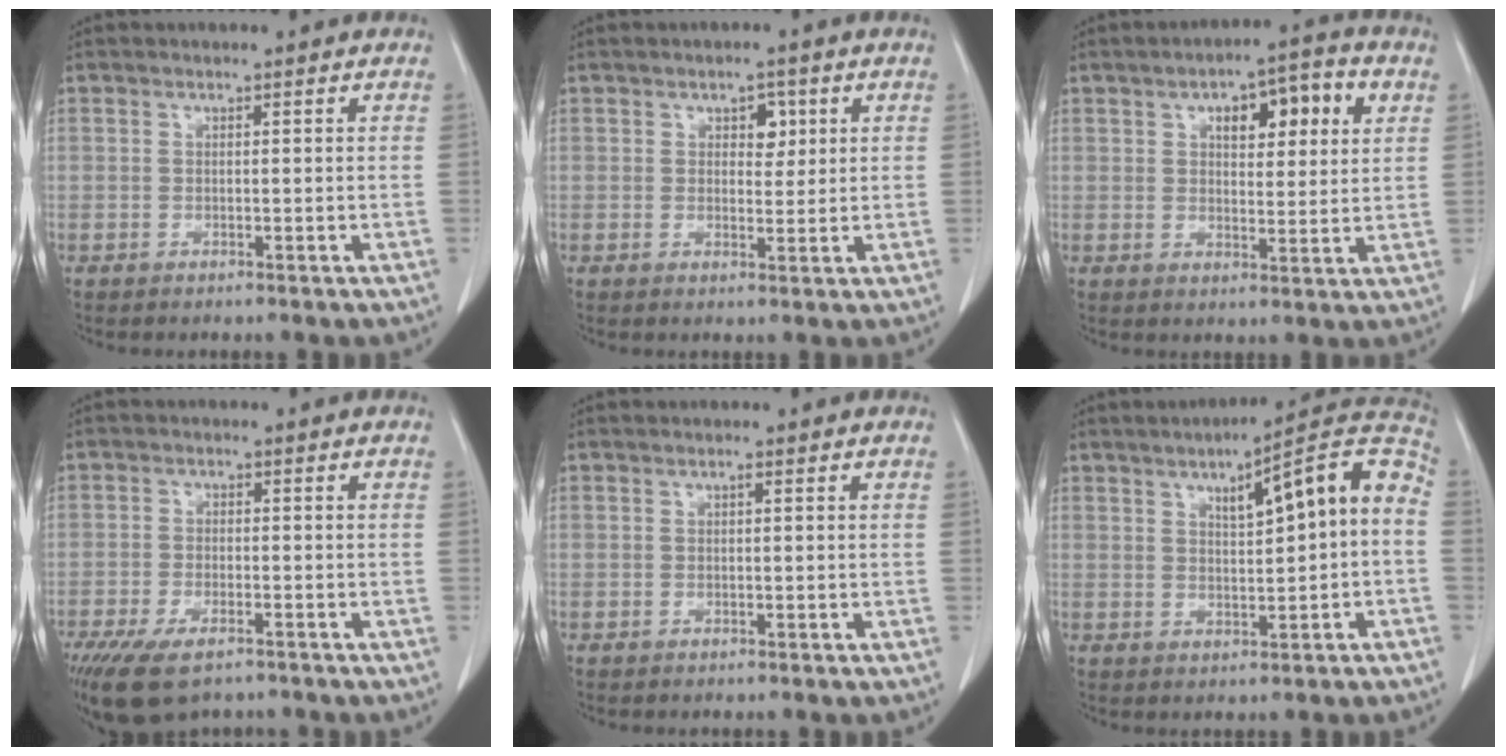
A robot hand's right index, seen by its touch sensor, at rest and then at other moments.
{"total": 3.0, "force": [1.2, 1.9, 2.0], "torque": [-0.023, 0.004, 0.017]}
{"total": 9.7, "force": [3.8, 3.5, 8.2], "torque": [-0.113, 0.021, 0.055]}
{"total": 10.1, "force": [-7.2, 4.0, 5.9], "torque": [-0.111, -0.015, -0.117]}
{"total": 0.0}
{"total": 12.2, "force": [2.0, 2.1, 11.9], "torque": [-0.158, 0.037, 0.024]}